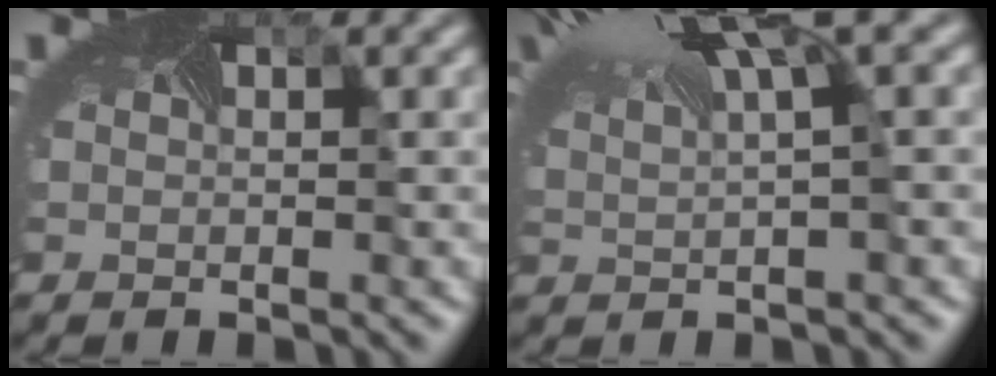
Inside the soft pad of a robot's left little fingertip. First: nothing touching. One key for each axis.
{"total": 7.0, "fx": 3.9, "fy": 1.6, "fz": 5.6, "tx": -0.124, "ty": 0.010, "tz": 0.081}